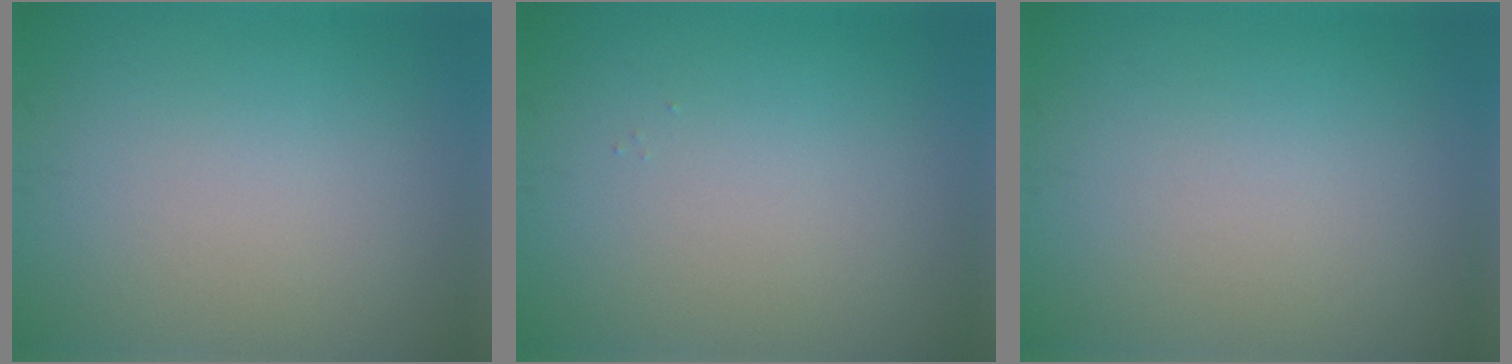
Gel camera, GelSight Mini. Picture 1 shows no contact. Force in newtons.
{"total": 0.0}
{"total": 0.0}